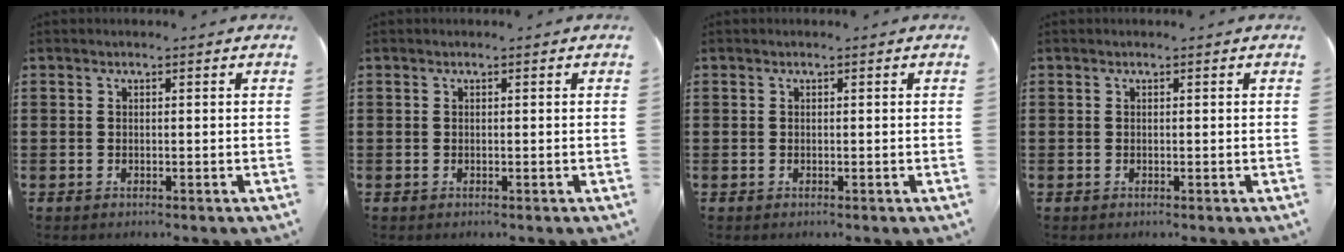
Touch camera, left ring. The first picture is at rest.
{"total": 0.0}
{"total": 0.0}
{"total": 0.0}